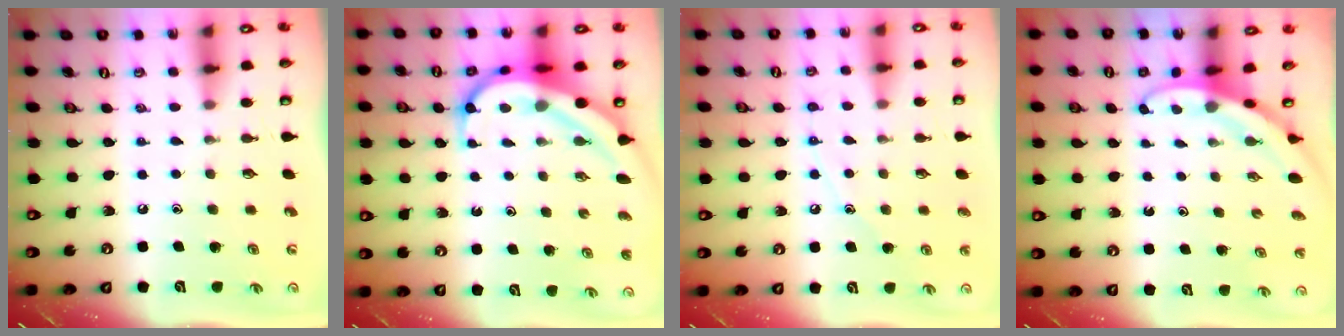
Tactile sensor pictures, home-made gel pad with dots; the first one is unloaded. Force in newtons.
{"total": 10.3, "press": 10.2, "slide": 1.3}
{"total": 7.6, "press": 7.6, "slide": 0.6}
{"total": 2.7, "press": 2.7, "slide": 0.0}